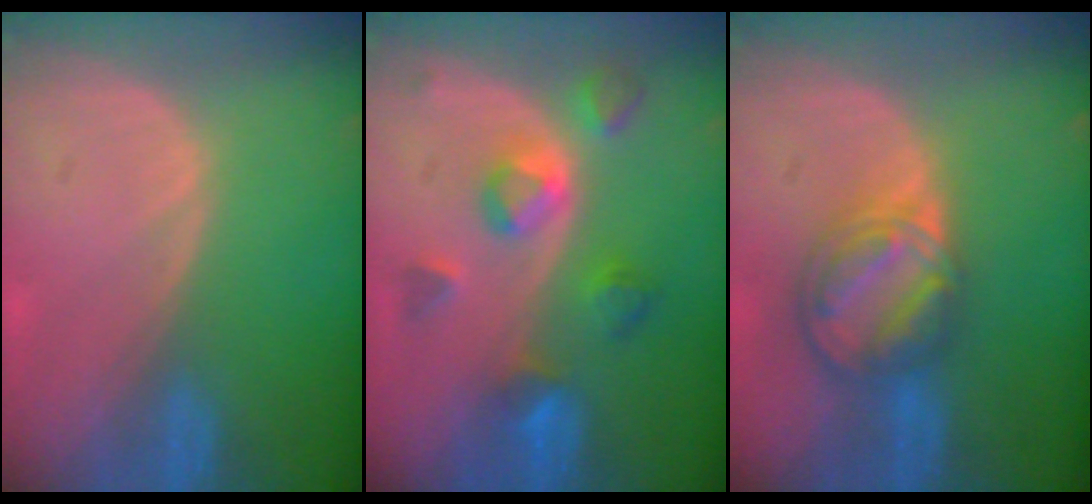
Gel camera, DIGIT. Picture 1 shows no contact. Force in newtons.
{"total": 7.7, "press": 6.9, "slide": 3.5}
{"total": 8.2, "press": 6.9, "slide": 4.4}